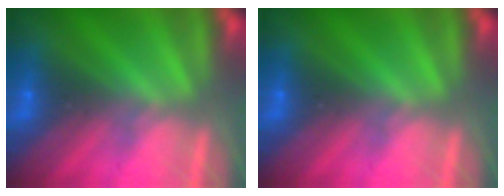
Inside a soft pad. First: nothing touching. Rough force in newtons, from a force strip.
{"total": 0.0}